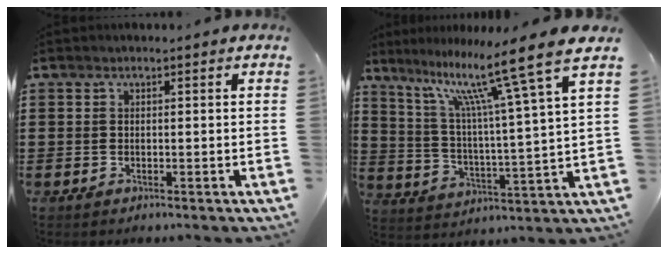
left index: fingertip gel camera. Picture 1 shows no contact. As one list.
[{"total": 13.0, "force": [9.6, -0.2, 8.8], "torque": [-0.179, -0.061, 0.144]}]